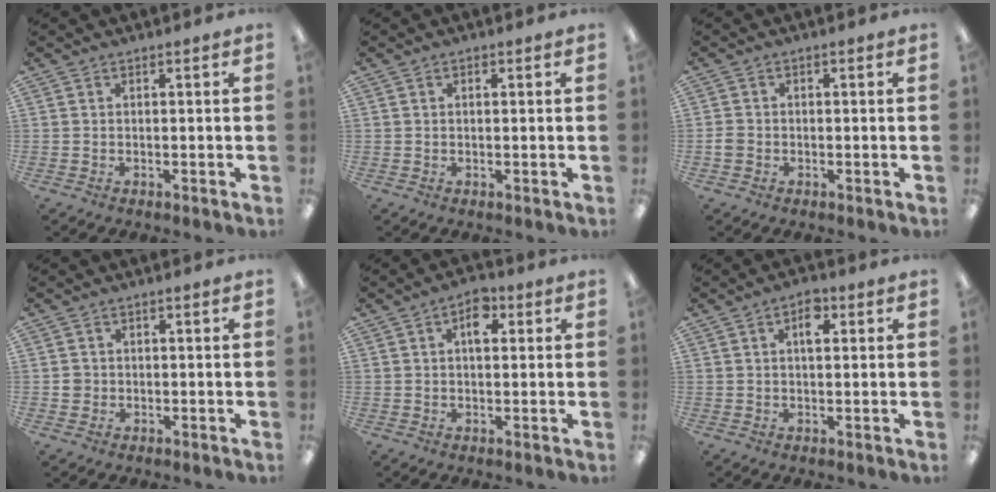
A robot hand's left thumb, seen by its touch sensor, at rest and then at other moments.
{"total": 0.7, "force": [0.3, 0.4, 0.5], "torque": [-0.002, 0.001, 0.002]}
{"total": 1.8, "force": [-0.6, 1.6, 0.7], "torque": [-0.012, 0.004, -0.012]}
{"total": 2.0, "force": [-0.2, 1.9, 0.5], "torque": [-0.010, 0.005, -0.007]}
{"total": 5.2, "force": [1.7, 2.8, 4.0], "torque": [-0.051, -0.003, 0.022]}
{"total": 4.2, "force": [1.7, 2.1, 3.3], "torque": [-0.046, -0.002, 0.022]}